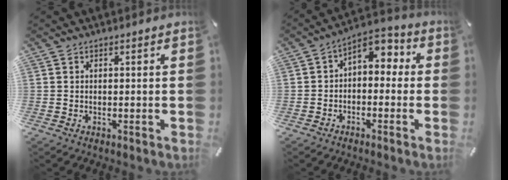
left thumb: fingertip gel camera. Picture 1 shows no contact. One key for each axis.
{"total": 4.5, "fx": 0.1, "fy": 3.7, "fz": 2.6, "tx": -0.038, "ty": -0.002, "tz": -0.006}